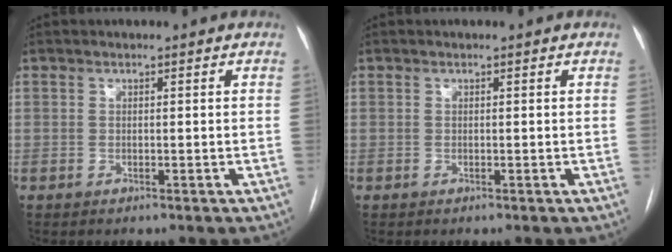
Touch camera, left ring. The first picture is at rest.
{"total": 0.0}